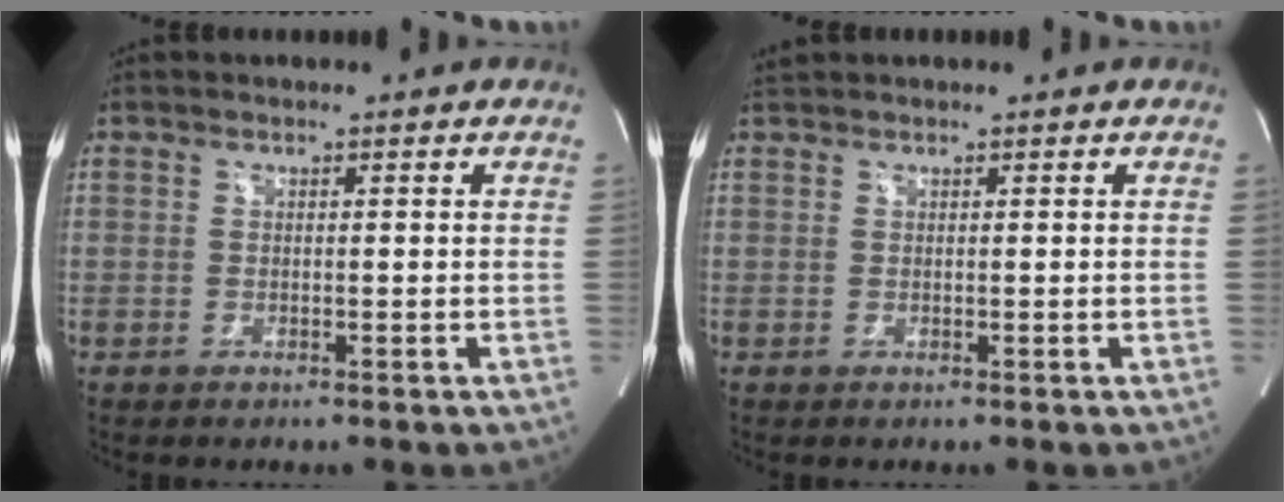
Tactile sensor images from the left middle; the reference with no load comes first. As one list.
[{"total": 0.9, "force": [0.9, -0.1, 0.1], "torque": [-0.009, 0.018, 0.024]}]